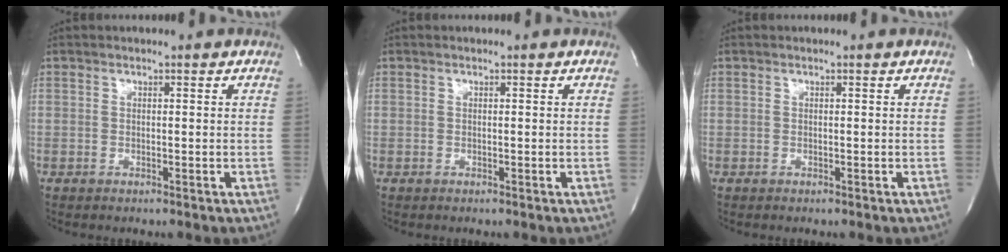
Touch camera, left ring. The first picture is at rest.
{"total": 0.0}
{"total": 0.0}